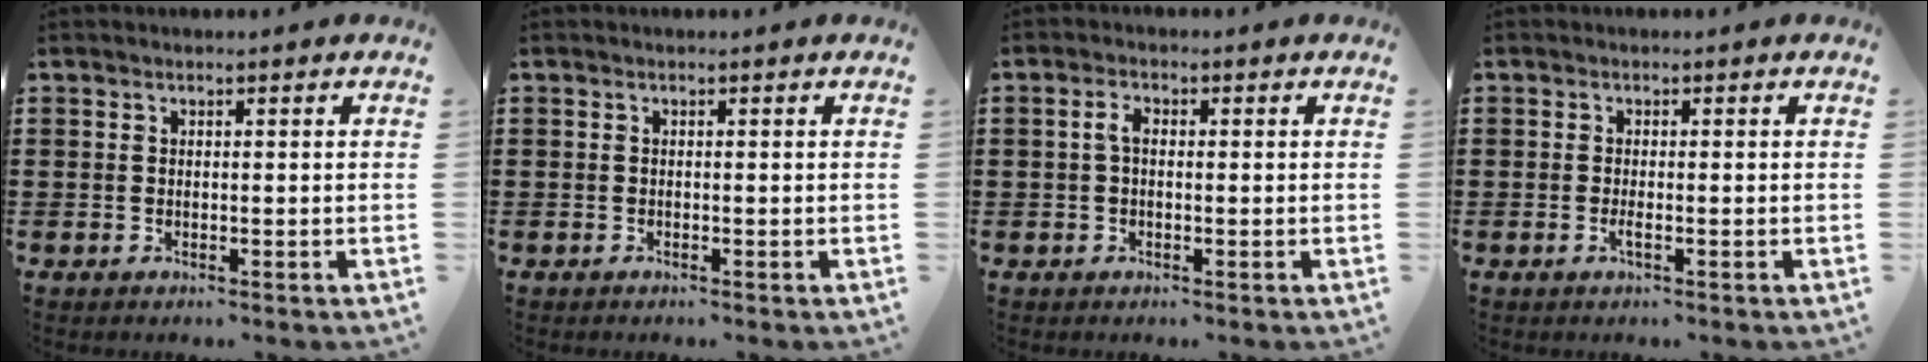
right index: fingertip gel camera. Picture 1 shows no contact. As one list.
[{"total": 0.0}, {"total": 2.2, "force": [-0.1, 1.1, 1.9], "torque": [-0.046, 0.000, -0.005]}, {"total": 1.2, "force": [-0.5, 0.1, 1.1], "torque": [-0.029, -0.007, -0.009]}]